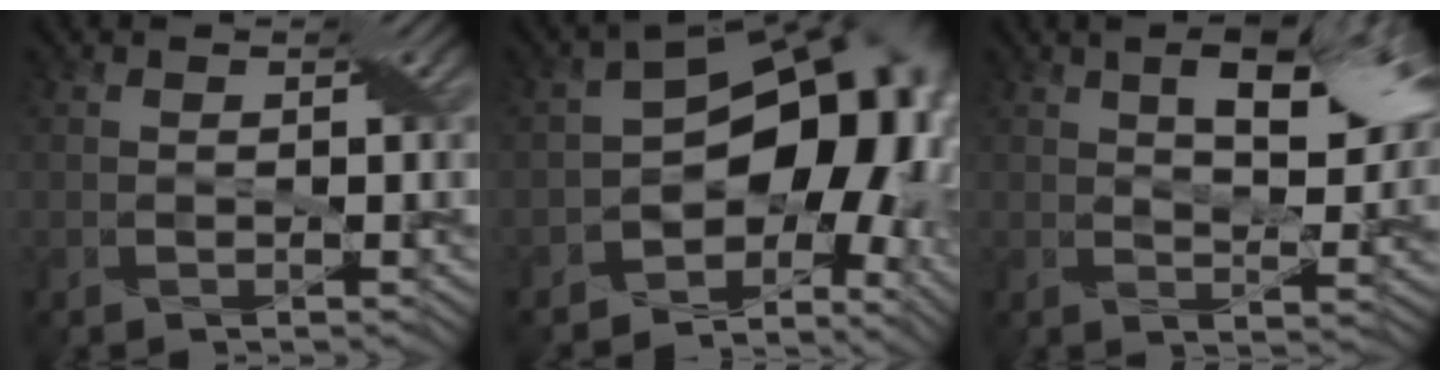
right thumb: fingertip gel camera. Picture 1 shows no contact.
{"total": 16.3, "force": [-2.5, 10.8, 11.9], "torque": [-0.148, -0.026, -0.030]}
{"total": 10.0, "force": [4.2, 3.7, 8.3], "torque": [-0.124, 0.009, 0.059]}